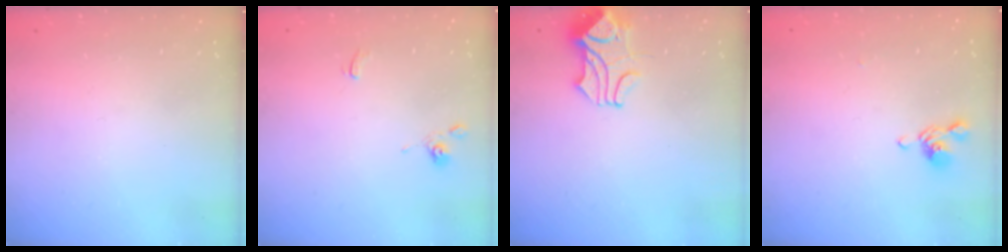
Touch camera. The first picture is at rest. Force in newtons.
{"total": 0.6, "press": 0.5, "slide": 0.3}
{"total": 1.8, "press": 1.4, "slide": 1.1}
{"total": 4.9, "press": 4.9, "slide": 0.3}